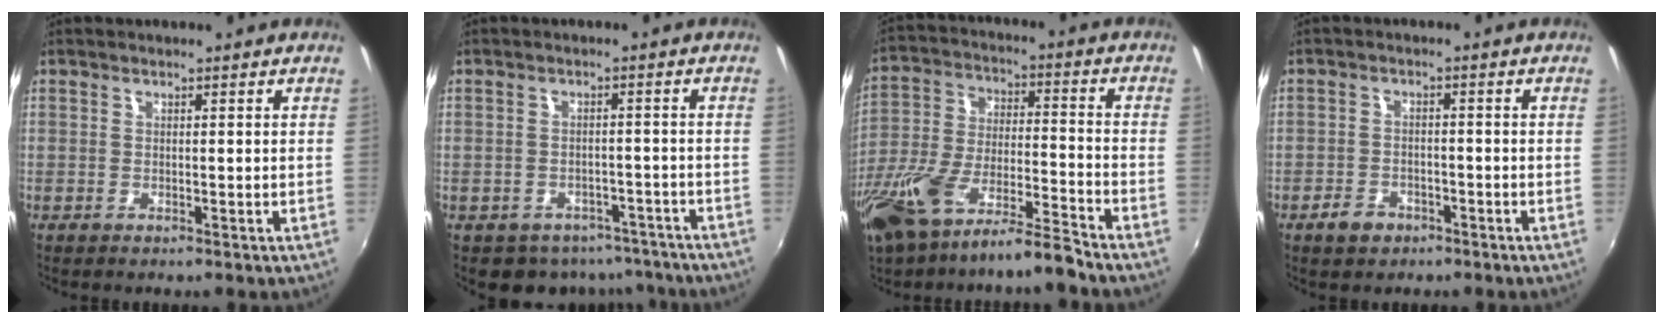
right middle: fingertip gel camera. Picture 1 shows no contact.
{"total": 9.1, "force": [-6.8, 5.6, 2.2], "torque": [-0.051, 0.011, -0.072]}
{"total": 14.6, "force": [-11.2, 2.9, 8.9], "torque": [-0.194, -0.016, -0.209]}
{"total": 4.0, "force": [-2.7, 2.7, 1.4], "torque": [-0.041, 0.006, -0.042]}